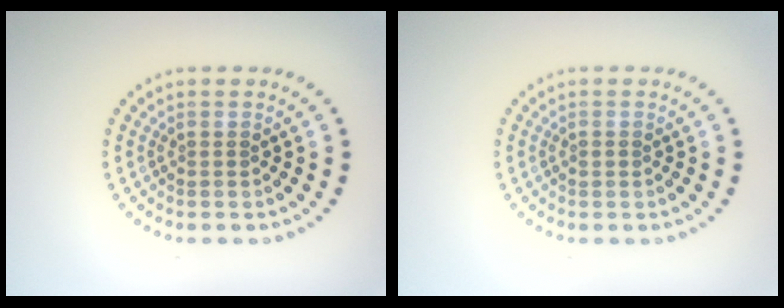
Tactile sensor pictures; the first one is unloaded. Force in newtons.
{"total": 0.7, "press": 0.7, "slide": 0.1}